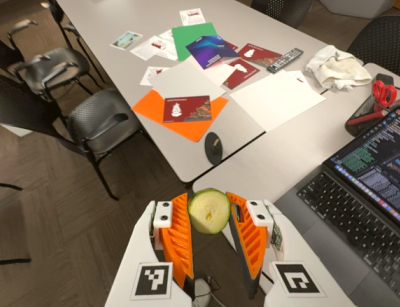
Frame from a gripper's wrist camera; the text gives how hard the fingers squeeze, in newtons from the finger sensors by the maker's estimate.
{"total": 11.4, "left": 11.5, "right": 11.4}